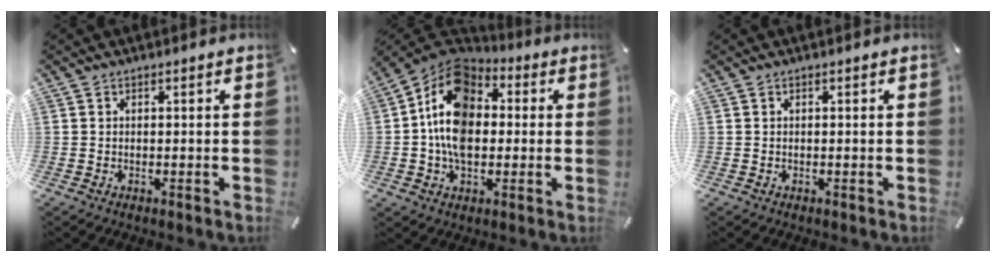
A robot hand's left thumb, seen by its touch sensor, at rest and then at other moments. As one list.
[{"total": 14.5, "force": [-0.4, 10.6, 9.9], "torque": [-0.191, 0.007, -0.014]}, {"total": 0.0}]